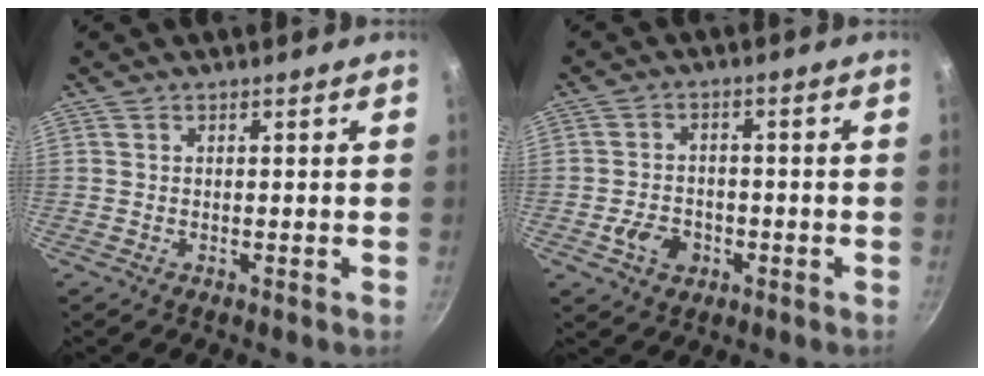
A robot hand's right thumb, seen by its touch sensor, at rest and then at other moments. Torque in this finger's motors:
{"motor_torque": [0.42, 0.12, 0.36, -0.01, 0.00]}